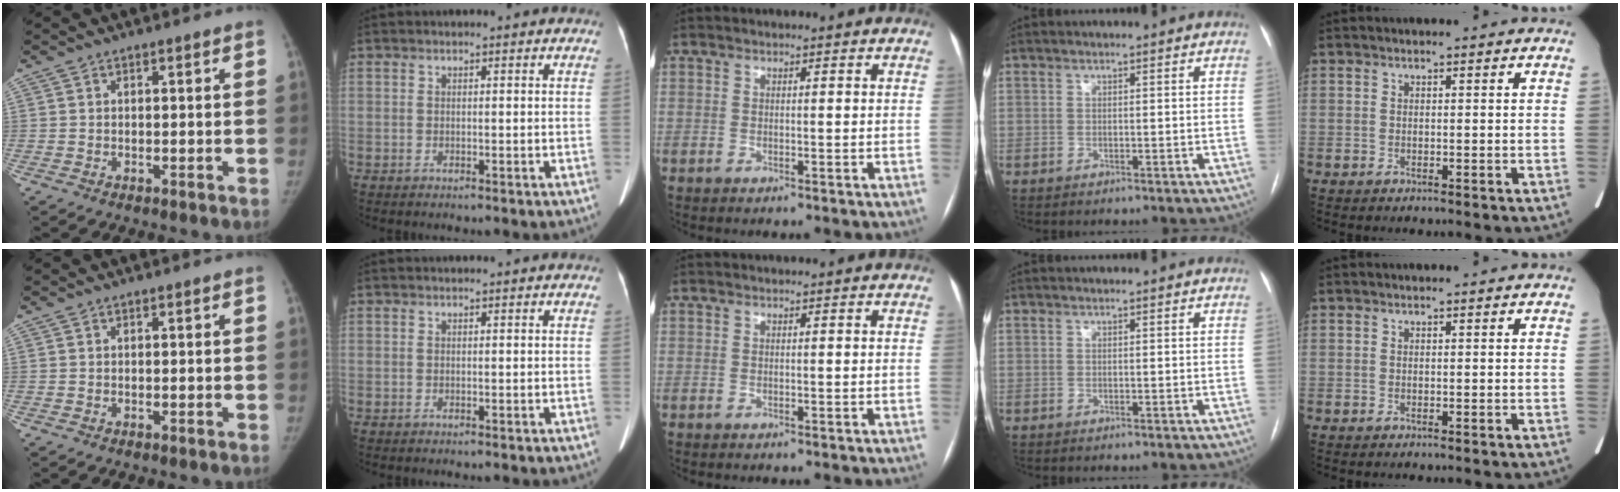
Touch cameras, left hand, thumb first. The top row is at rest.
{}